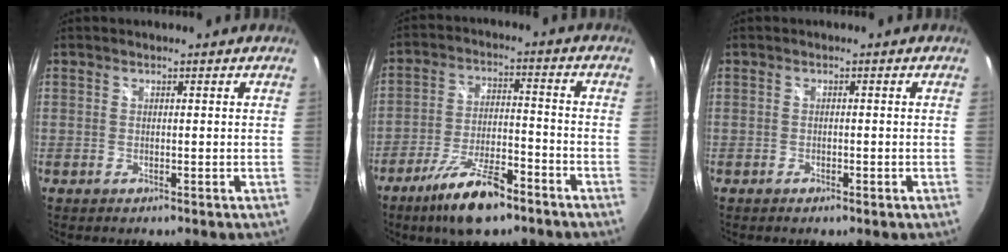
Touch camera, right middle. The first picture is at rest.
{"total": 12.3, "force": [-8.7, 3.6, 7.9], "torque": [-0.161, -0.013, -0.148]}
{"total": 1.3, "force": [-0.8, 0.6, 0.7], "torque": [-0.014, -0.003, -0.013]}